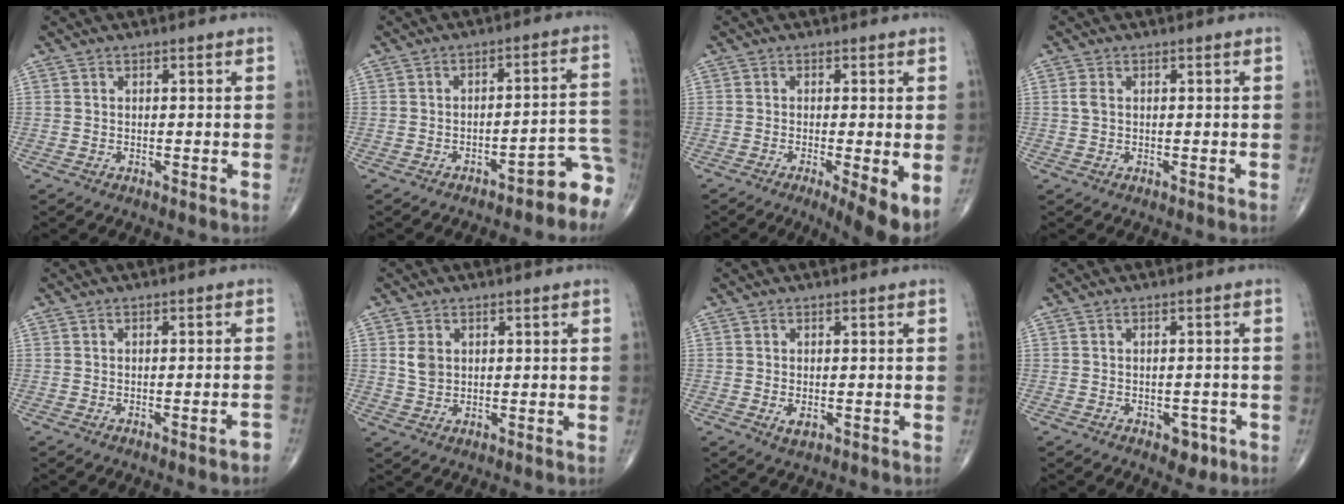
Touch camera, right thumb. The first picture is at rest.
{"total": 8.3, "force": [-6.1, 2.2, 5.2], "torque": [-0.023, 0.086, -0.082]}
{"total": 6.9, "force": [-2.2, 1.2, 6.4], "torque": [-0.100, -0.018, -0.038]}
{"total": 1.6, "force": [0.2, 1.1, 1.1], "torque": [-0.026, 0.002, 0.004]}
{"total": 2.0, "force": [-1.4, 0.1, 1.4], "torque": [-0.020, 0.006, -0.019]}
{"total": 3.3, "force": [0.8, 2.5, 2.0], "torque": [-0.028, -0.004, 0.020]}
{"total": 2.1, "force": [-0.5, 1.2, 1.6], "torque": [-0.028, -0.003, -0.007]}
{"total": 3.1, "force": [-1.6, 2.0, 1.8], "torque": [-0.006, 0.007, -0.017]}